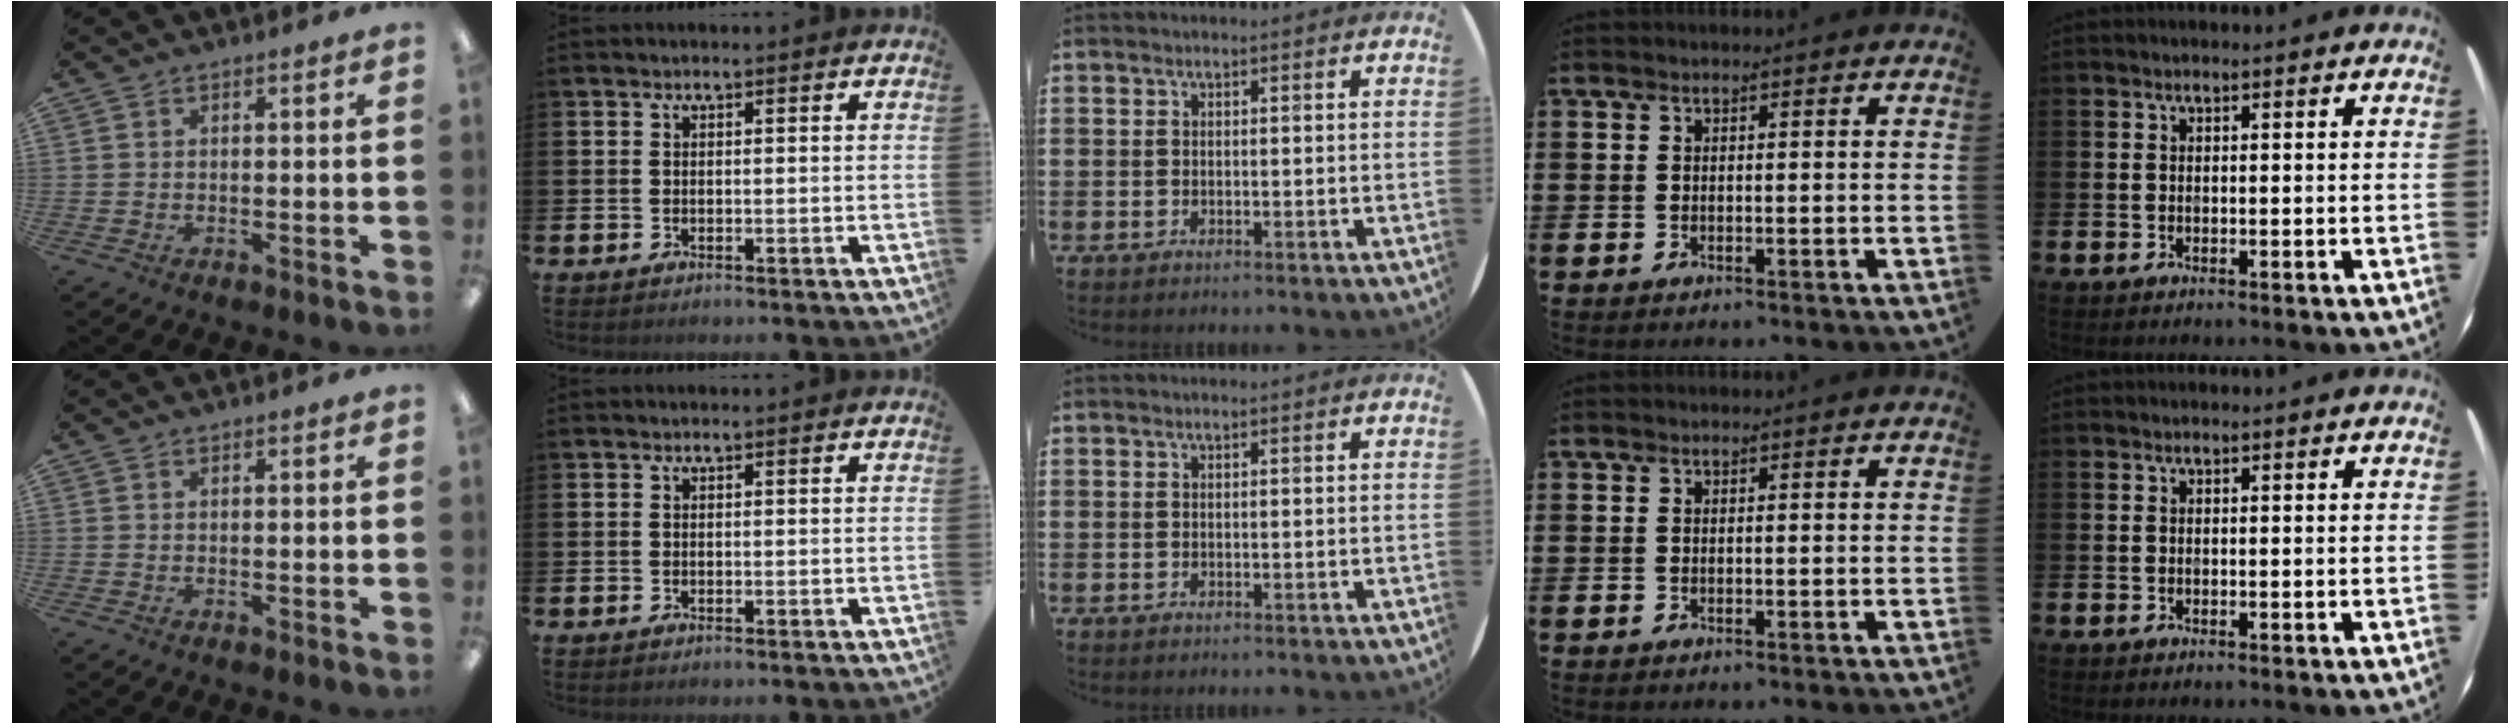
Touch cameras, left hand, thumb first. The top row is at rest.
{}